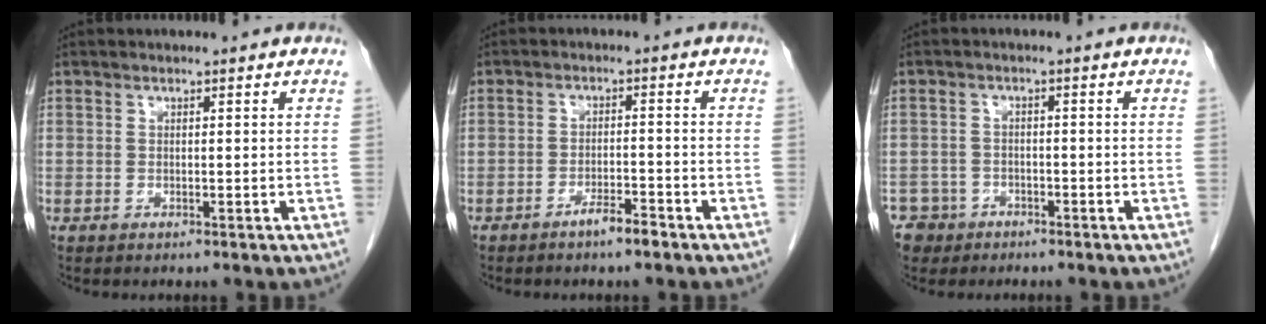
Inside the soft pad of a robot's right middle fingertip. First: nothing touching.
{"total": 3.0, "force": [-2.4, 0.2, 1.9], "torque": [-0.034, -0.001, -0.040]}
{"total": 4.4, "force": [-3.0, 3.3, -0.3], "torque": [0.008, 0.010, -0.053]}